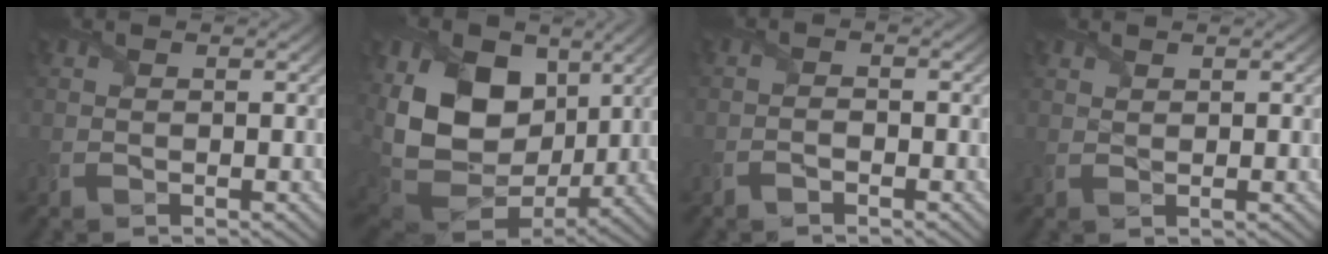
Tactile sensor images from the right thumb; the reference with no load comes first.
{"total": 17.9, "force": [3.8, 12.8, 11.8], "torque": [-0.266, 0.000, 0.080]}
{"total": 1.1, "force": [-0.9, 0.3, 0.6], "torque": [-0.013, 0.002, -0.020]}
{"total": 1.1, "force": [1.0, 0.1, 0.2], "torque": [-0.008, -0.001, 0.024]}